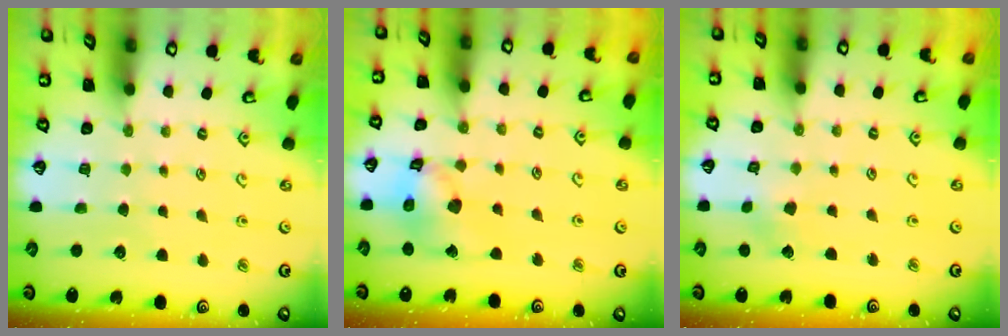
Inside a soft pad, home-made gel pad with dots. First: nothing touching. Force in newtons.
{"total": 14.1, "press": 14.0, "slide": 1.6}
{"total": 2.2, "press": 2.2, "slide": 0.1}